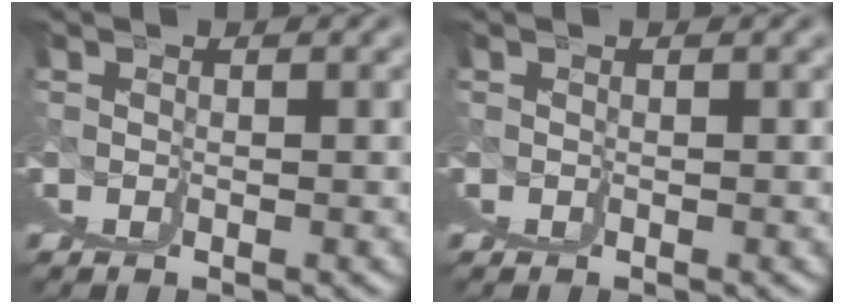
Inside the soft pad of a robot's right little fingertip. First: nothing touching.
{"total": 0.0}